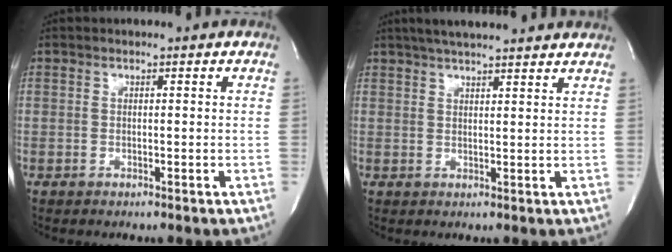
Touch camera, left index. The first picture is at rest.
{"total": 11.7, "force": [10.1, 1.1, 5.7], "torque": [-0.095, 0.030, 0.133]}